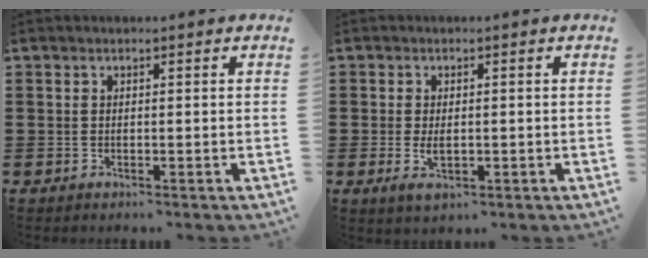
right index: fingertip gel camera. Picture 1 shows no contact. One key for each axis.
{"total": 2.7, "fx": -0.4, "fy": 1.3, "fz": 2.4, "tx": -0.054, "ty": -0.003, "tz": -0.008}